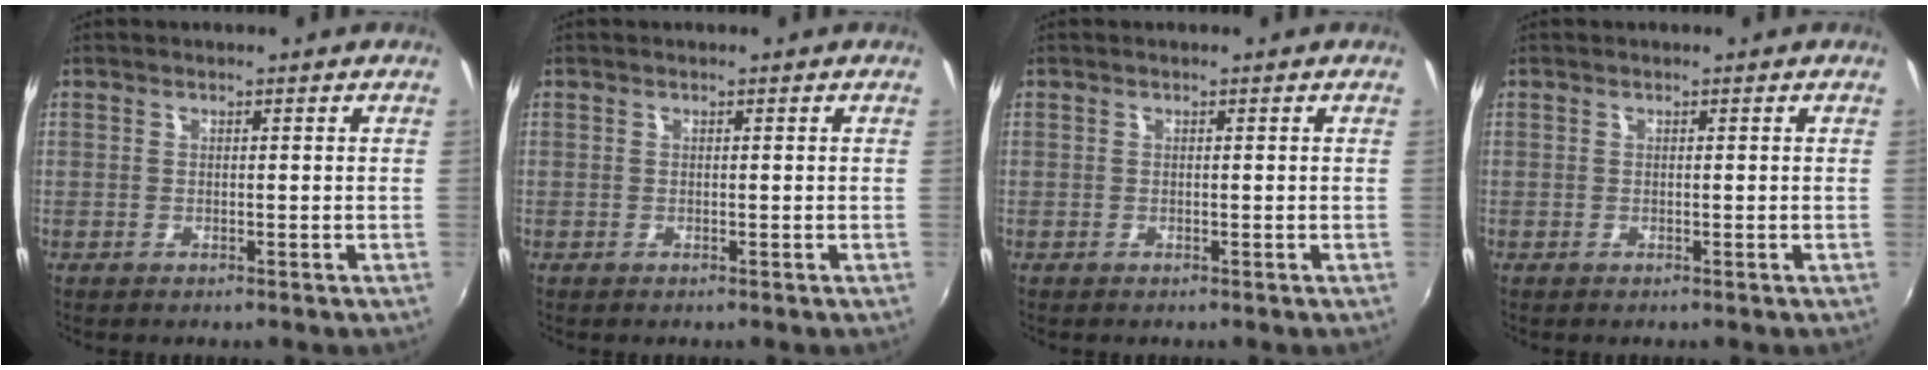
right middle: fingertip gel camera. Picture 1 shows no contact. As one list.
[{"total": 0.0}, {"total": 0.0}, {"total": 0.0}]